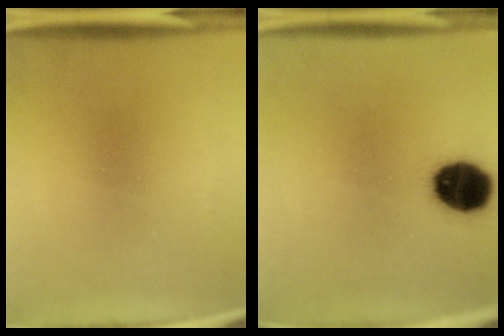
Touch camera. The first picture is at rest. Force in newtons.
{"total": 12.3}